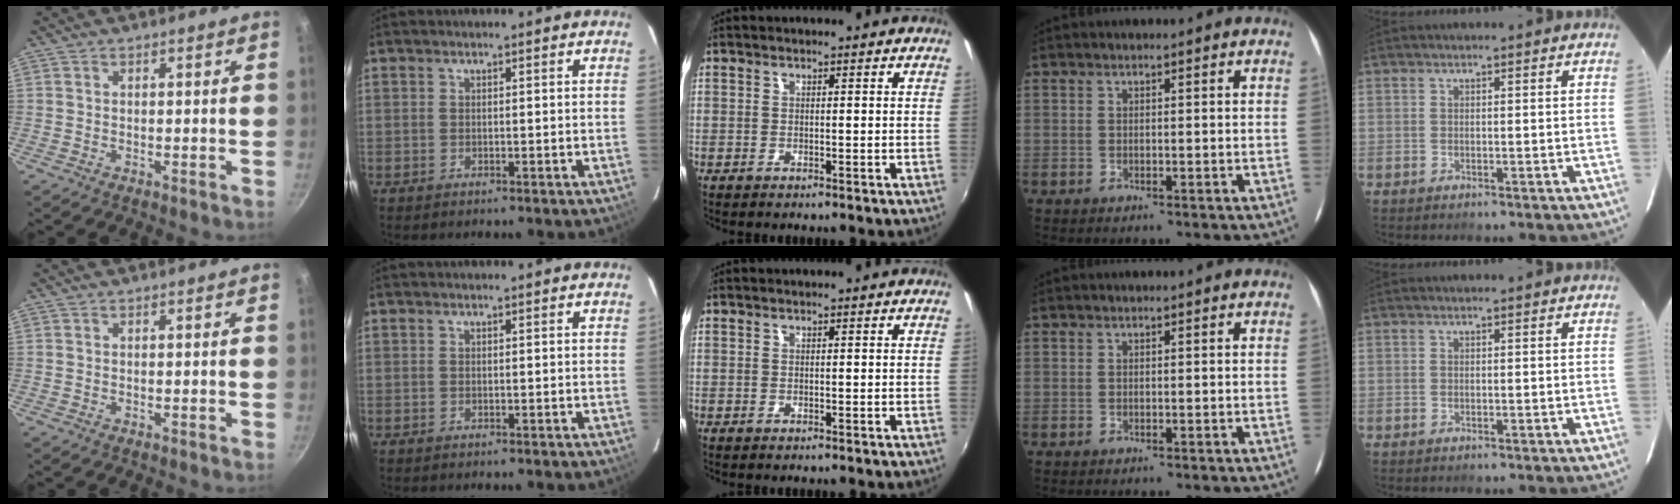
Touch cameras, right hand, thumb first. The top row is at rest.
{}